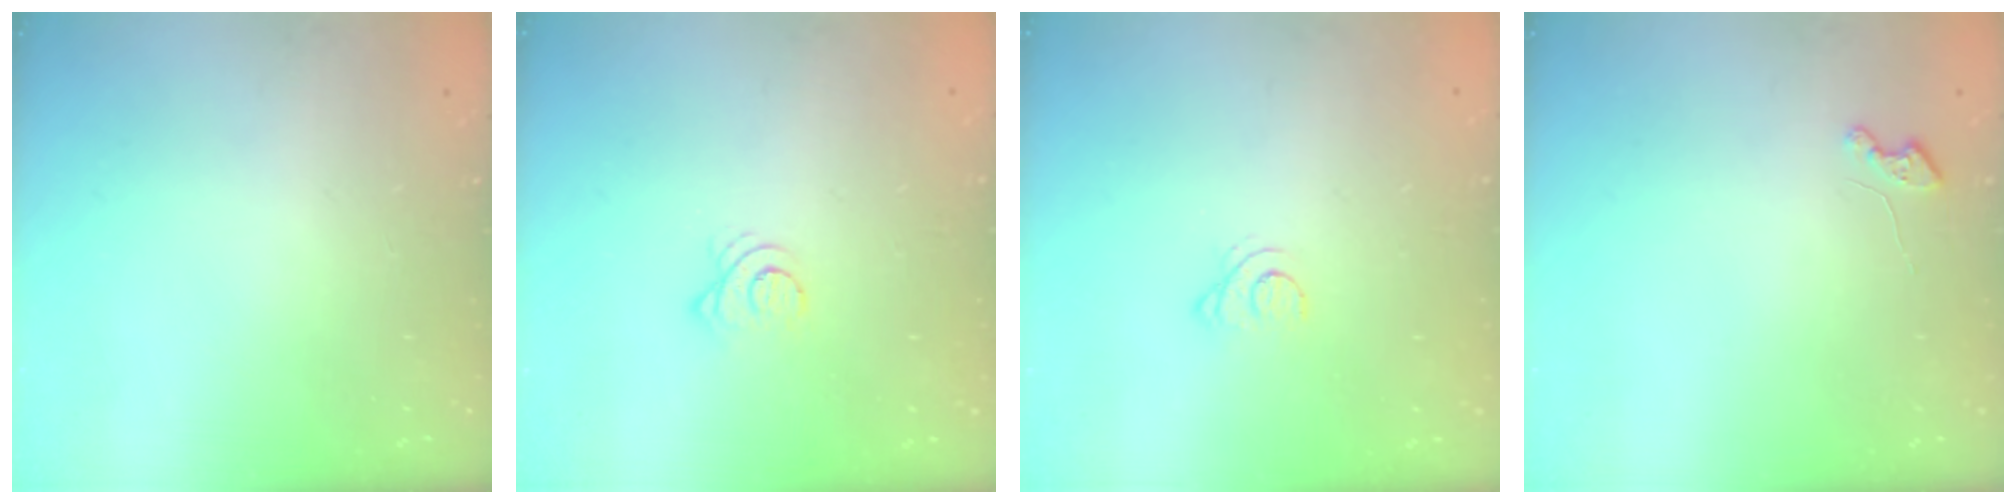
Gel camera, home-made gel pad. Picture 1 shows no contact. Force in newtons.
{"total": 3.0, "press": 2.9, "slide": 0.3}
{"total": 1.8, "press": 1.8, "slide": 0.2}
{"total": 2.7, "press": 2.7, "slide": 0.4}